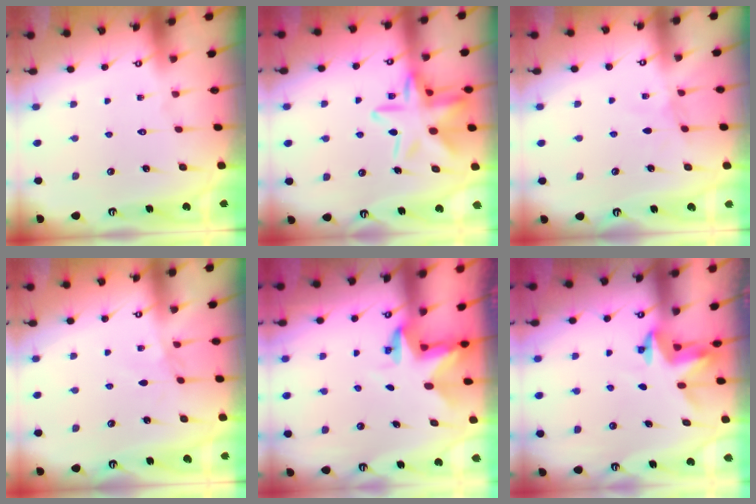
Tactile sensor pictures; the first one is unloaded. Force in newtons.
{"total": 16.8, "press": 16.7, "slide": 1.6}
{"total": 3.0, "press": 2.9, "slide": 0.4}
{"total": 2.1, "press": 2.1, "slide": 0.5}
{"total": 2.8, "press": 2.8, "slide": 0.2}
{"total": 3.4, "press": 3.4, "slide": 0.2}